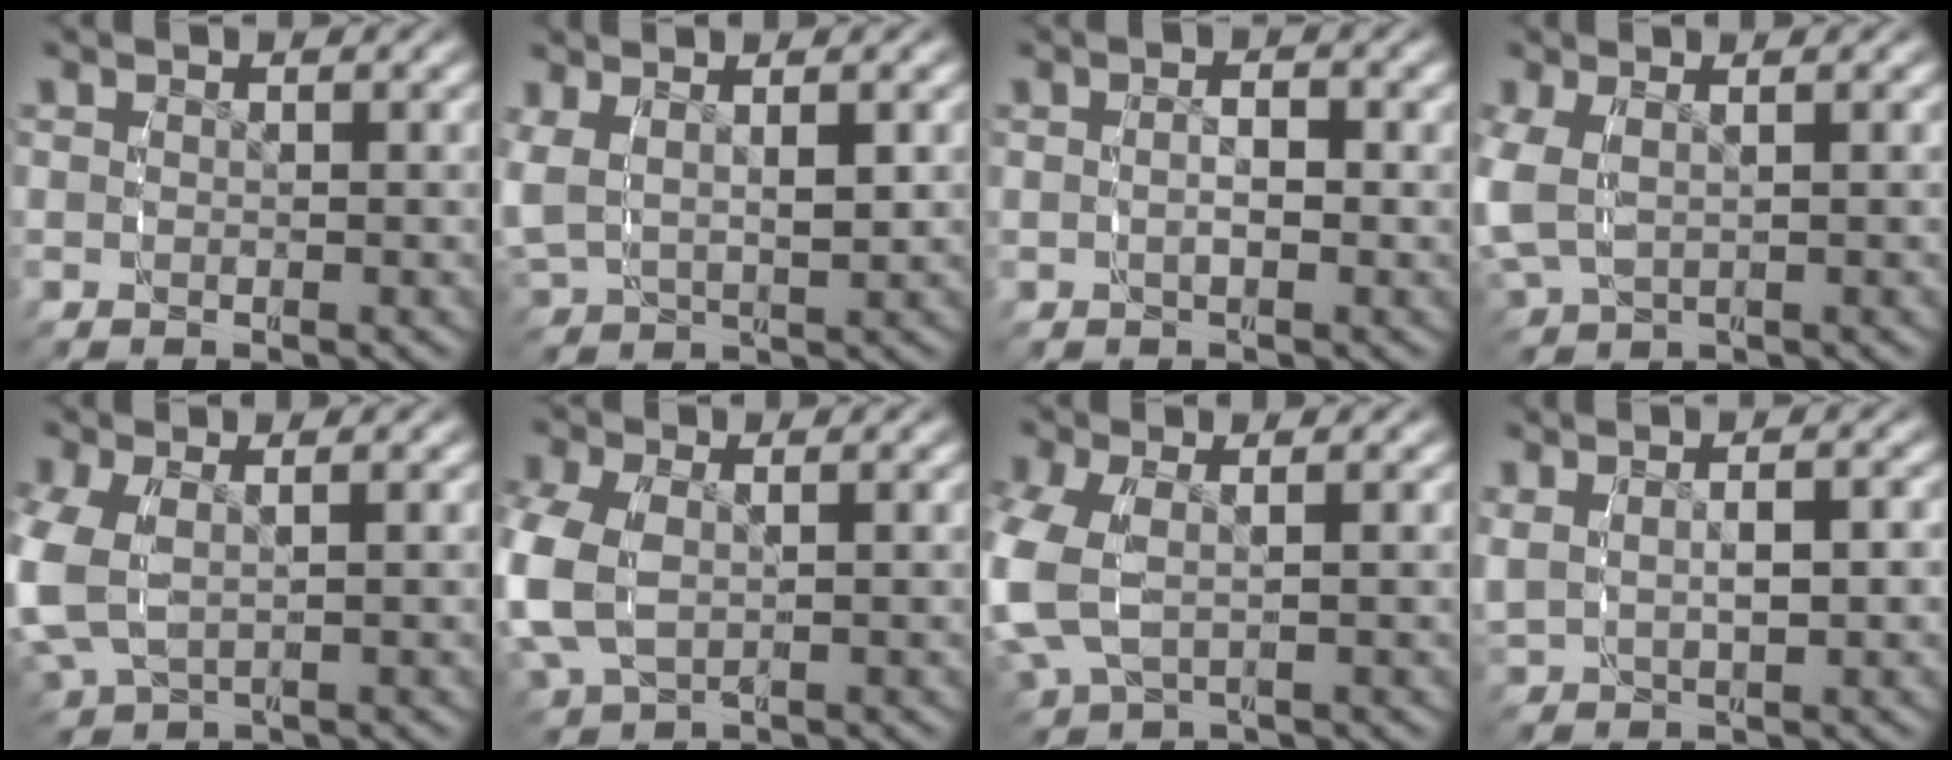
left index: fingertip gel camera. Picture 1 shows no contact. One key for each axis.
{"total": 4.2, "fx": 1.4, "fy": 3.0, "fz": 2.6, "tx": -0.088, "ty": -0.008, "tz": 0.032}
{"total": 1.7, "fx": -0.3, "fy": 0.5, "fz": 1.6, "tx": -0.032, "ty": -0.002, "tz": -0.006}
{"total": 3.9, "fx": 0.4, "fy": 2.9, "fz": 2.6, "tx": -0.087, "ty": -0.008, "tz": 0.021}
{"total": 4.8, "fx": 0.2, "fy": 3.5, "fz": 3.2, "tx": -0.109, "ty": -0.013, "tz": 0.019}
{"total": 4.9, "fx": 0.1, "fy": 3.8, "fz": 3.1, "tx": -0.113, "ty": -0.015, "tz": 0.015}
{"total": 5.3, "fx": 0.2, "fy": 3.8, "fz": 3.7, "tx": -0.122, "ty": -0.012, "tz": 0.014}
{"total": 2.6, "fx": 0.7, "fy": 1.5, "fz": 2.0, "tx": -0.050, "ty": -0.003, "tz": 0.025}